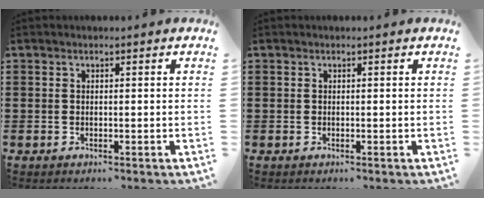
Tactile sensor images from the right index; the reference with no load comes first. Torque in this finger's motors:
{"motor_torque": [0.70, 1.44, 0.00, 0.00]}